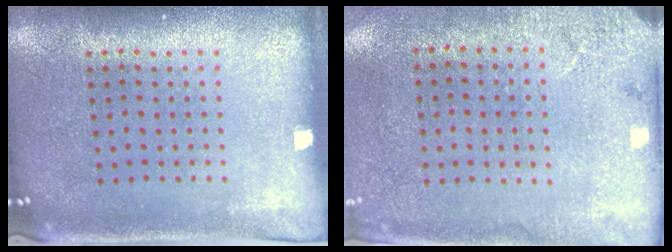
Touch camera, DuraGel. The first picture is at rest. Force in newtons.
{"total": 2.7, "press": 2.2, "slide": 1.5}